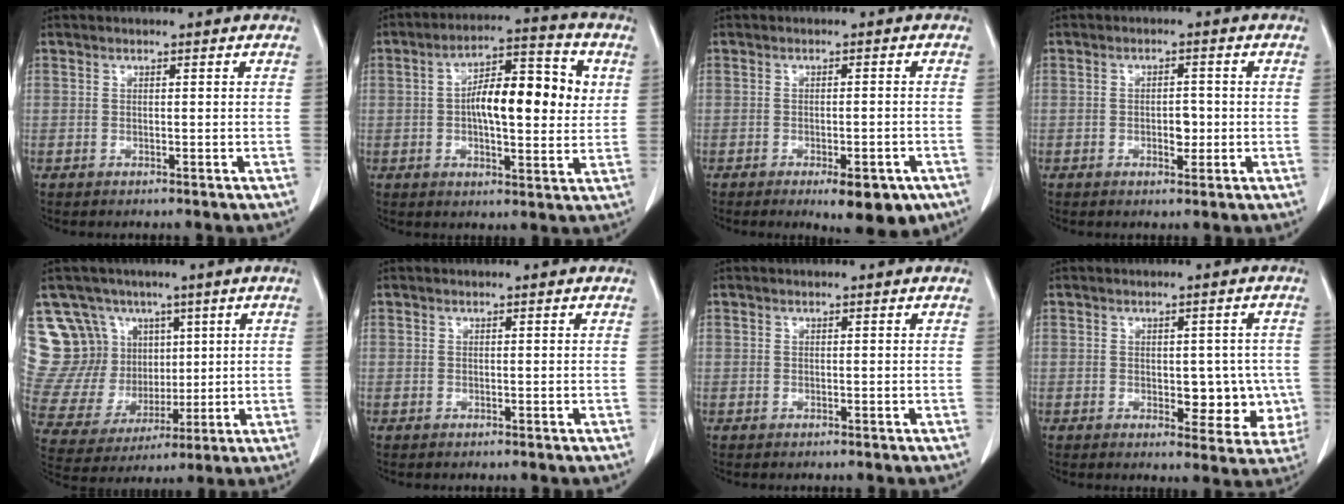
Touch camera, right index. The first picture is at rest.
{"total": 13.2, "force": [1.7, 4.6, 12.2], "torque": [-0.196, 0.025, 0.021]}
{"total": 7.8, "force": [-4.8, 2.5, 5.6], "torque": [-0.060, -0.006, -0.061]}
{"total": 2.8, "force": [-0.6, 1.5, 2.3], "torque": [-0.033, 0.003, -0.004]}
{"total": 17.4, "force": [8.0, 14.4, 5.6], "torque": [-0.144, 0.070, 0.180]}
{"total": 0.0}
{"total": 0.0}
{"total": 7.3, "force": [-0.8, 4.1, 6.0], "torque": [-0.049, 0.007, -0.002]}